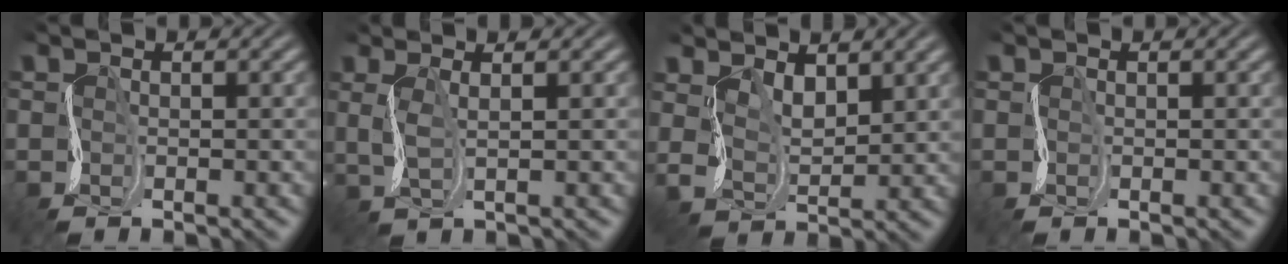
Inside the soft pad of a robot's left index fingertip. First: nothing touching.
{"total": 1.8, "force": [1.3, 0.3, 1.1], "torque": [-0.025, 0.007, 0.026]}
{"total": 3.5, "force": [2.6, 1.4, 1.8], "torque": [-0.046, -0.002, 0.057]}
{"total": 0.0}